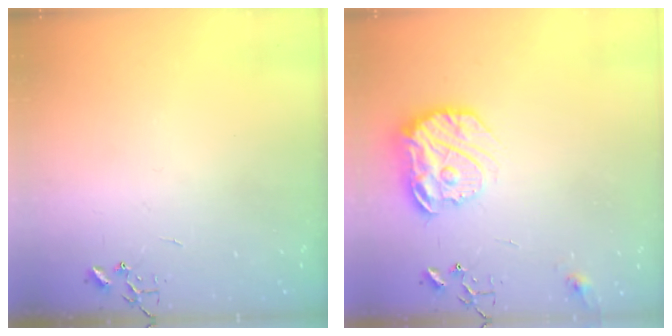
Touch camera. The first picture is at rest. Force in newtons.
{"total": 17.2, "press": 17.1, "slide": 1.7}